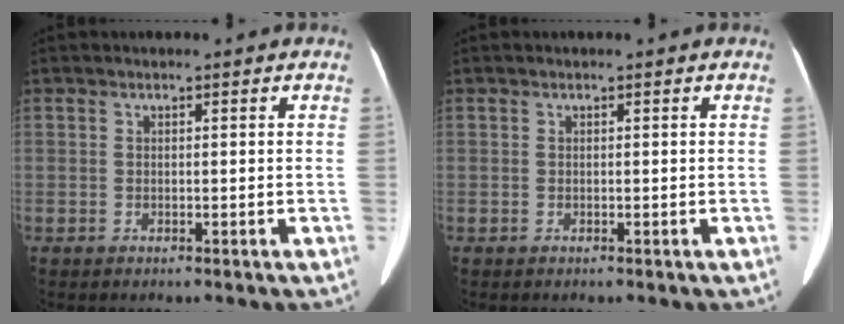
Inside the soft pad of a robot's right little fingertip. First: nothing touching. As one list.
[{"total": 0.0}]